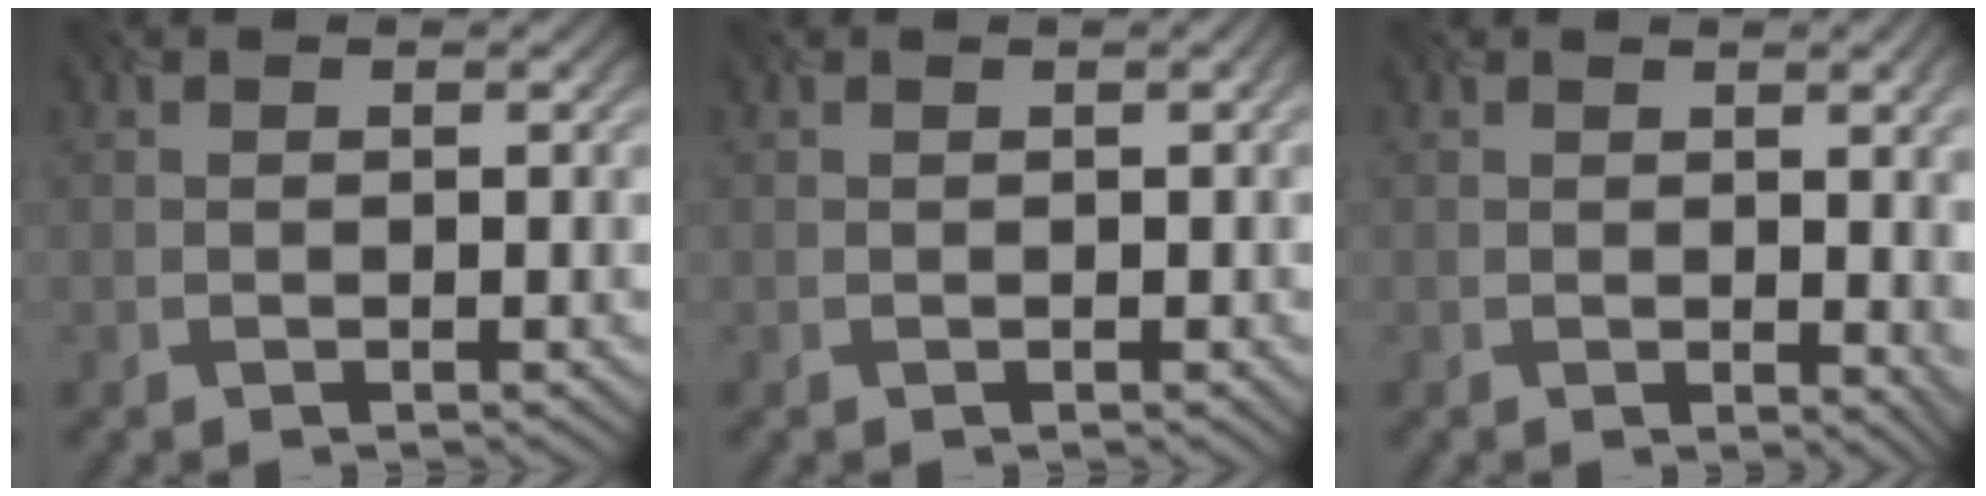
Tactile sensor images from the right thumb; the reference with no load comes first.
{"total": 2.1, "force": [0.3, 0.9, 1.8], "torque": [-0.010, 0.008, 0.001]}
{"total": 7.9, "force": [0.0, 2.9, 7.4], "torque": [-0.062, 0.013, 0.008]}